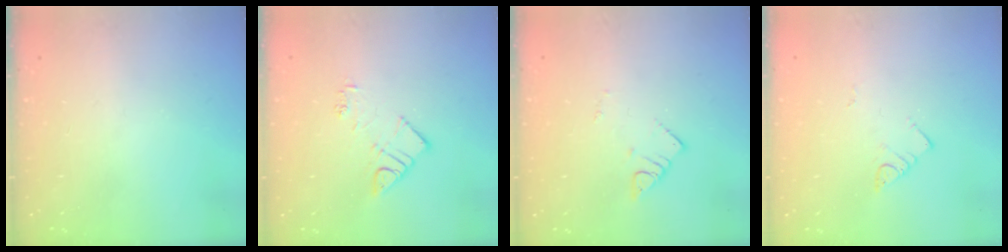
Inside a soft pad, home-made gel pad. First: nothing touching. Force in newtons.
{"total": 7.7, "press": 7.7, "slide": 0.2}
{"total": 2.6, "press": 2.6, "slide": 0.1}
{"total": 2.9, "press": 2.9, "slide": 0.3}